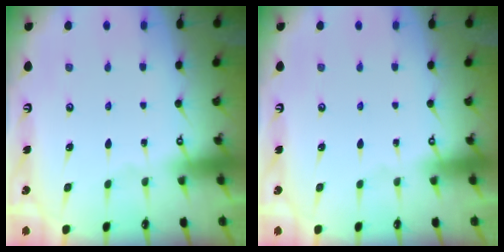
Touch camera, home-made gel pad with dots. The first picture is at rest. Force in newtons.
{"total": 0.0}